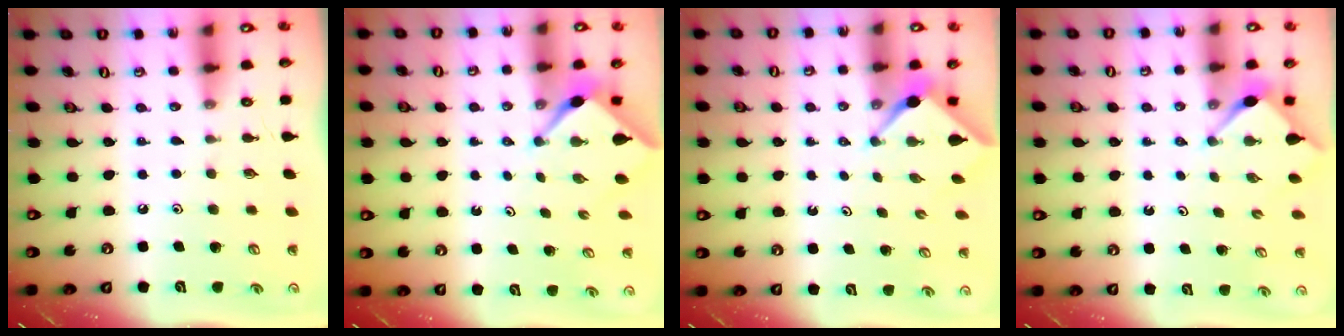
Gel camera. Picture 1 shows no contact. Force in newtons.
{"total": 2.2, "press": 2.2, "slide": 0.3}
{"total": 2.3, "press": 2.3, "slide": 0.2}
{"total": 2.8, "press": 2.8, "slide": 0.3}